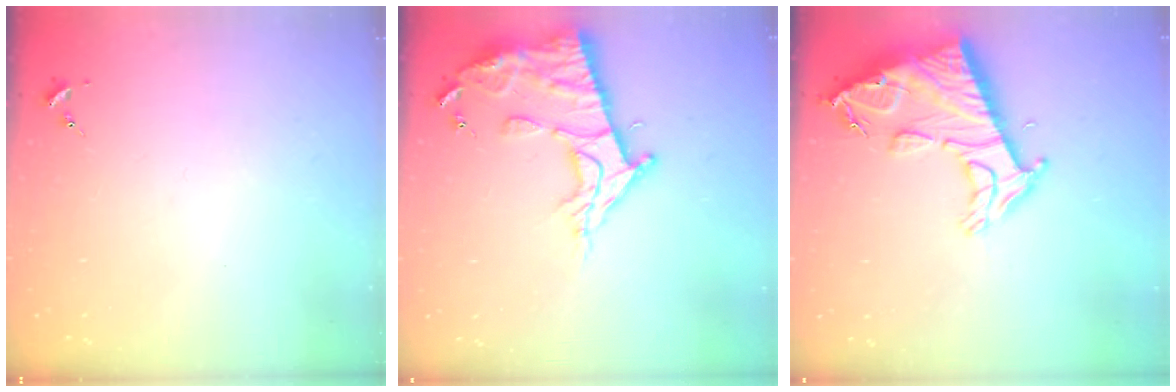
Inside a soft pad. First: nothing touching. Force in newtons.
{"total": 14.9, "press": 14.9, "slide": 1.5}
{"total": 15.7, "press": 15.6, "slide": 1.3}